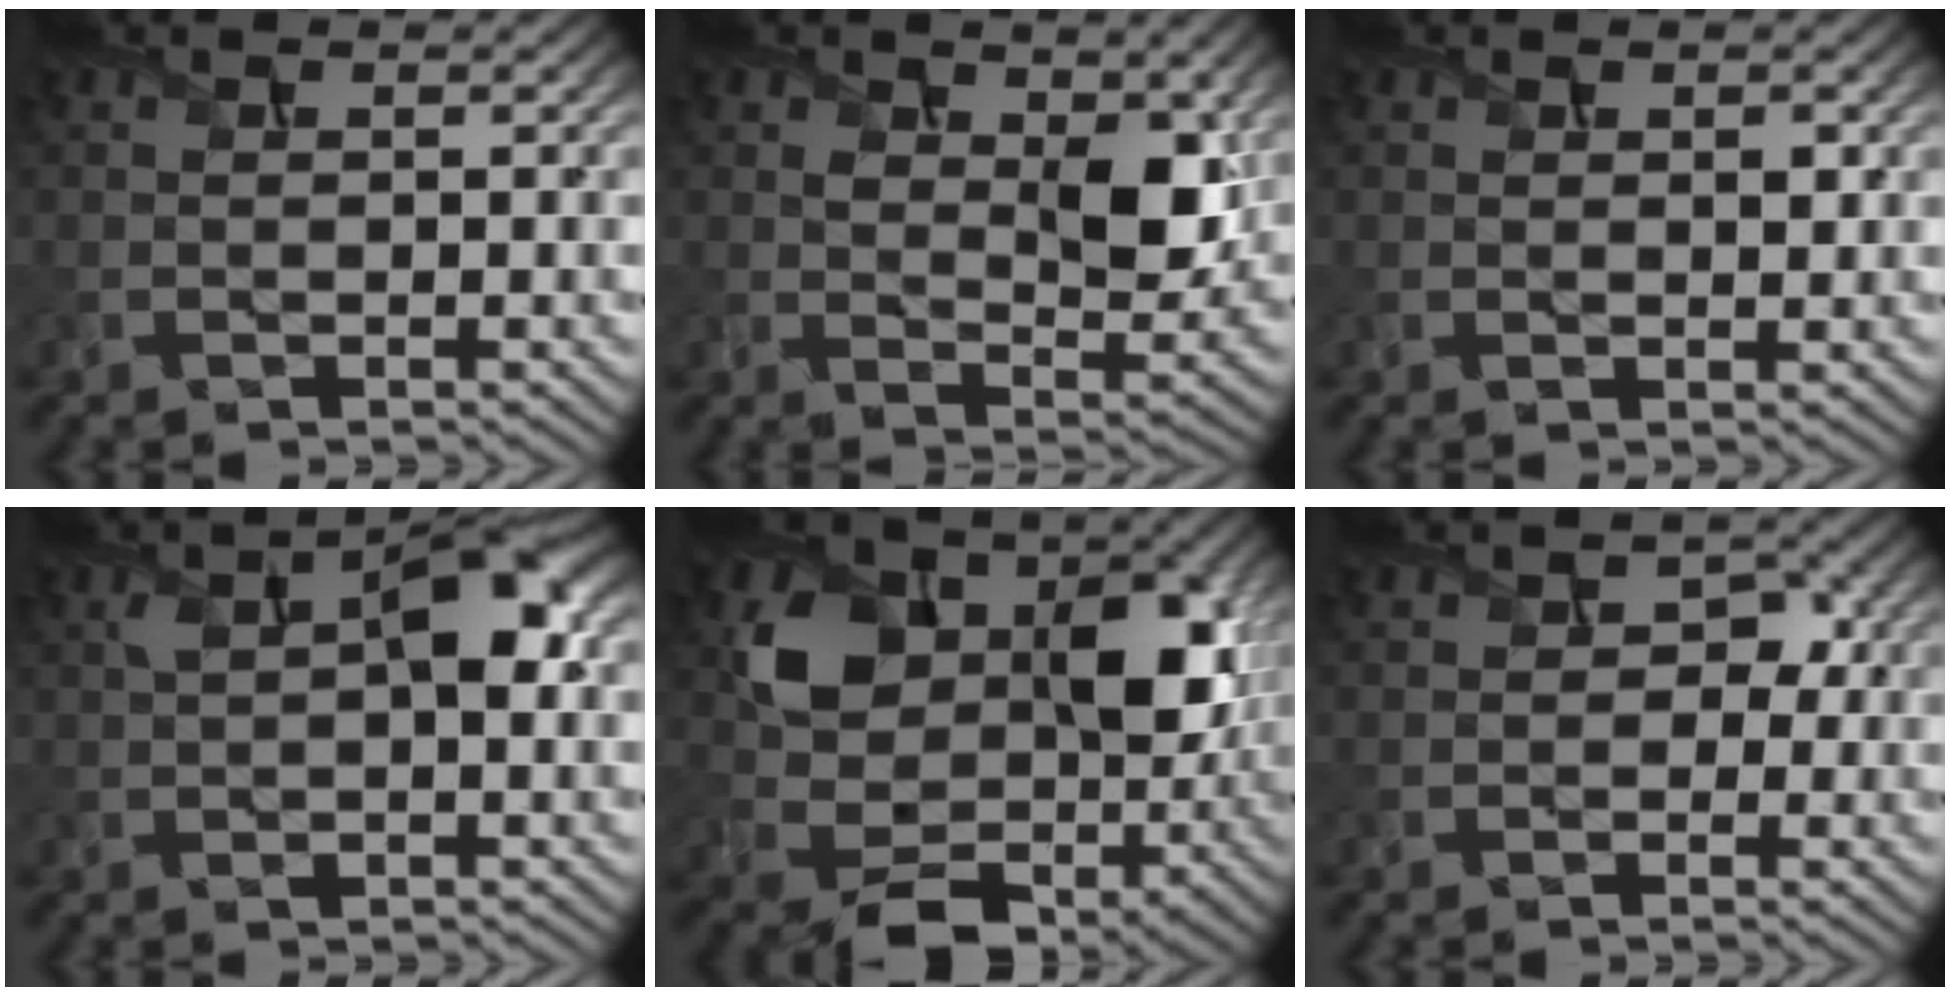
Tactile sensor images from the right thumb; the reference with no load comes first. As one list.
[{"total": 7.2, "force": [2.3, 4.2, 5.4], "torque": [-0.097, -0.016, 0.043]}, {"total": 1.3, "force": [0.6, 0.7, 0.8], "torque": [-0.016, -0.004, 0.014]}, {"total": 7.5, "force": [0.9, 3.7, 6.4], "torque": [-0.118, 0.006, 0.015]}, {"total": 13.3, "force": [1.1, 10.0, 8.8], "torque": [-0.147, -0.015, 0.025]}, {"total": 2.6, "force": [0.0, 2.3, 1.3], "torque": [-0.004, 0.008, -0.011]}]